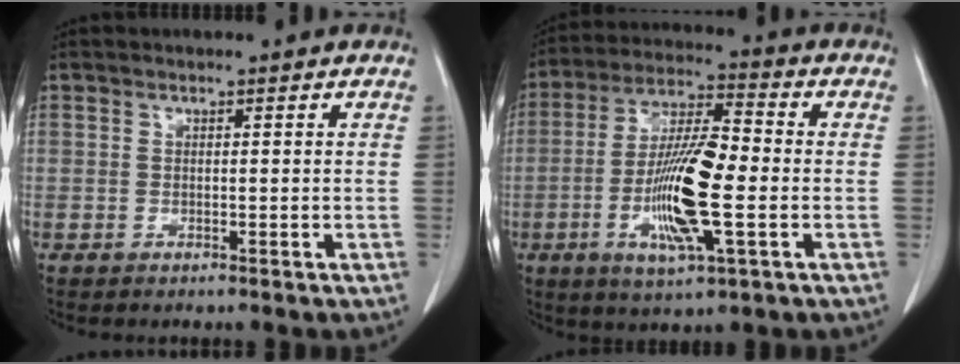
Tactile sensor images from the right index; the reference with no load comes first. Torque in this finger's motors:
{"motor_torque": [2.14, 0.00, 0.39, 0.21]}